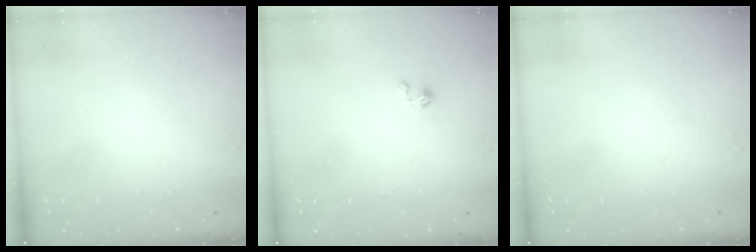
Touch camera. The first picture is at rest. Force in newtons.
{"total": 0.0}
{"total": 0.0}